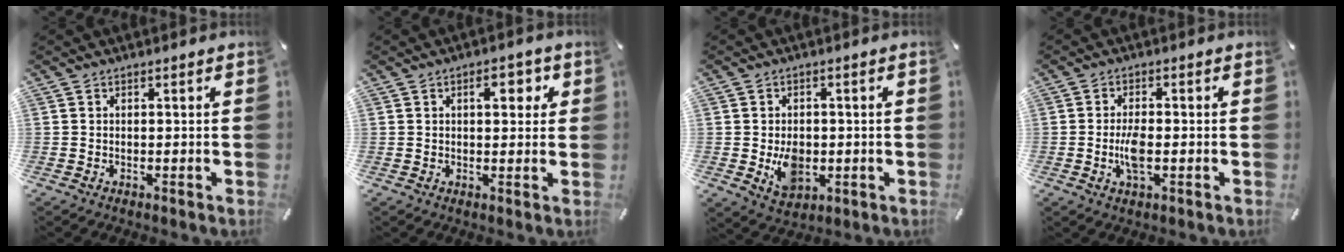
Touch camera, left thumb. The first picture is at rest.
{"total": 4.8, "force": [1.6, 2.5, 3.8], "torque": [-0.042, -0.005, 0.014]}
{"total": 7.3, "force": [-1.0, 5.7, 4.4], "torque": [-0.064, 0.001, -0.014]}
{"total": 5.0, "force": [-1.0, 2.0, 4.5], "torque": [-0.098, -0.001, -0.021]}